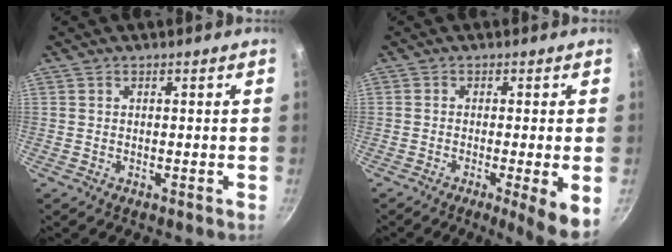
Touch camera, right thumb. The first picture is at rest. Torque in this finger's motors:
{"motor_torque": [-0.23, 0.58, -0.02, -0.04, 0.06]}